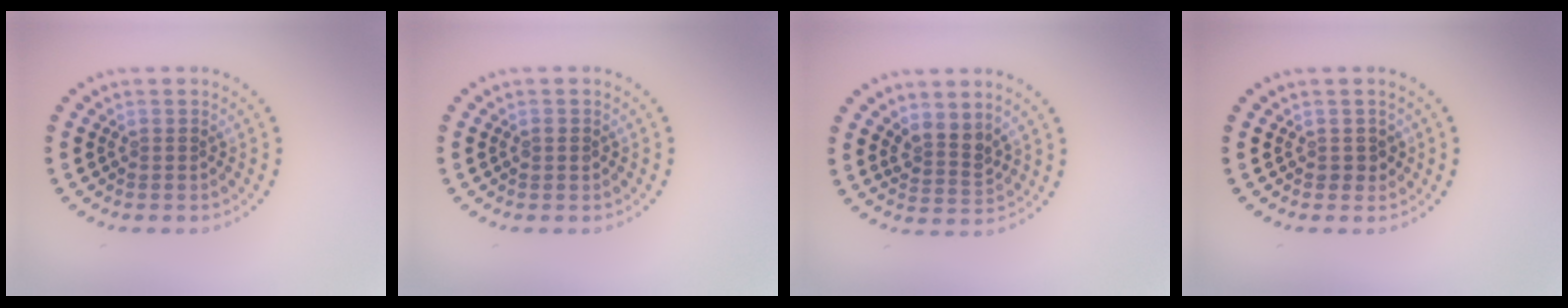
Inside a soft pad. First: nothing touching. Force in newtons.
{"total": 0.8, "press": 0.7, "slide": 0.1}
{"total": 2.4, "press": 1.8, "slide": 1.5}
{"total": 0.9, "press": 0.8, "slide": 0.3}